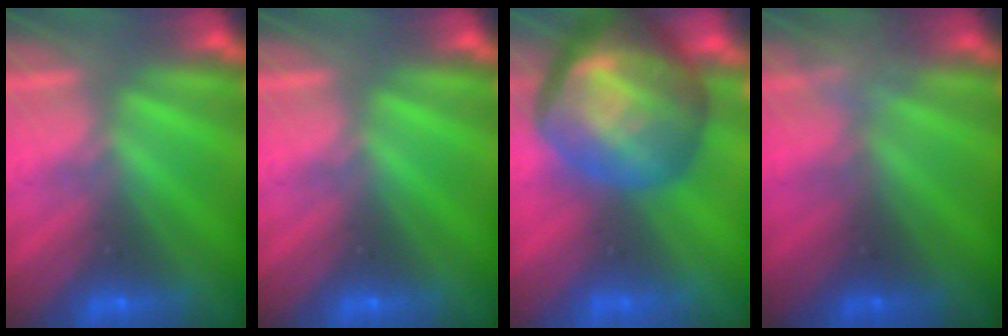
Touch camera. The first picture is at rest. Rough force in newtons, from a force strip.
{"total": 0.0}
{"total": 7.4}
{"total": 2.3}